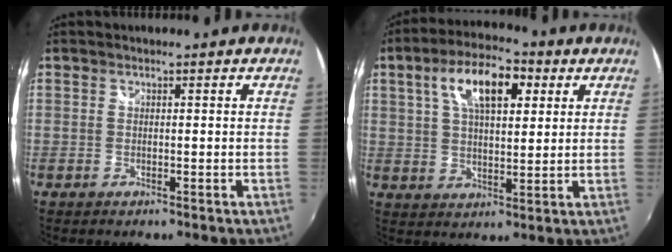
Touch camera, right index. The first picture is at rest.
{"total": 12.6, "force": [4.9, 6.1, 9.9], "torque": [-0.168, 0.030, 0.079]}